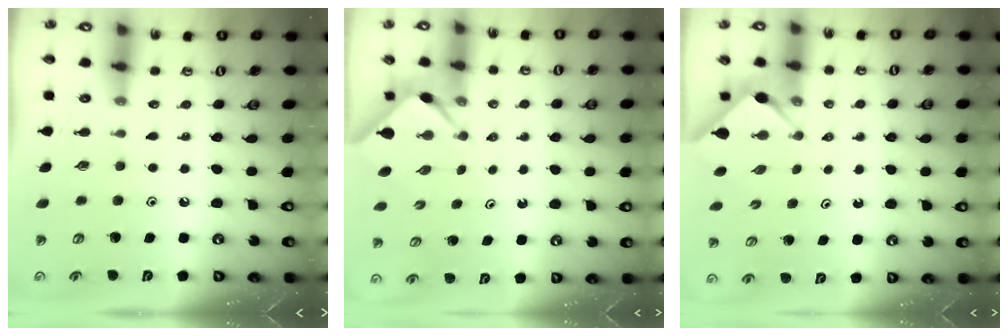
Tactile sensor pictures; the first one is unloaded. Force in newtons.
{"total": 2.4, "press": 2.4, "slide": 0.1}
{"total": 2.9, "press": 2.9, "slide": 0.2}